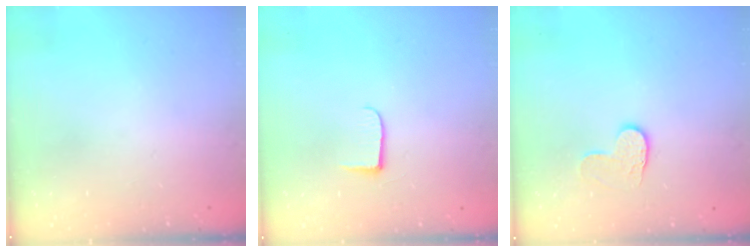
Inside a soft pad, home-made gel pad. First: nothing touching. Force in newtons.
{"total": 6.1, "press": 6.1, "slide": 0.6}
{"total": 6.4, "press": 6.4, "slide": 0.6}